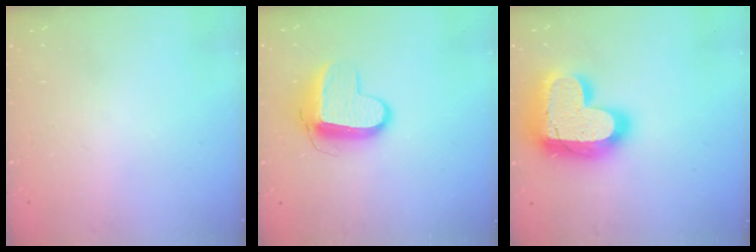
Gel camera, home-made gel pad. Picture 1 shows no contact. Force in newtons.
{"total": 11.1, "press": 11.1, "slide": 0.4}
{"total": 26.7, "press": 26.6, "slide": 1.8}